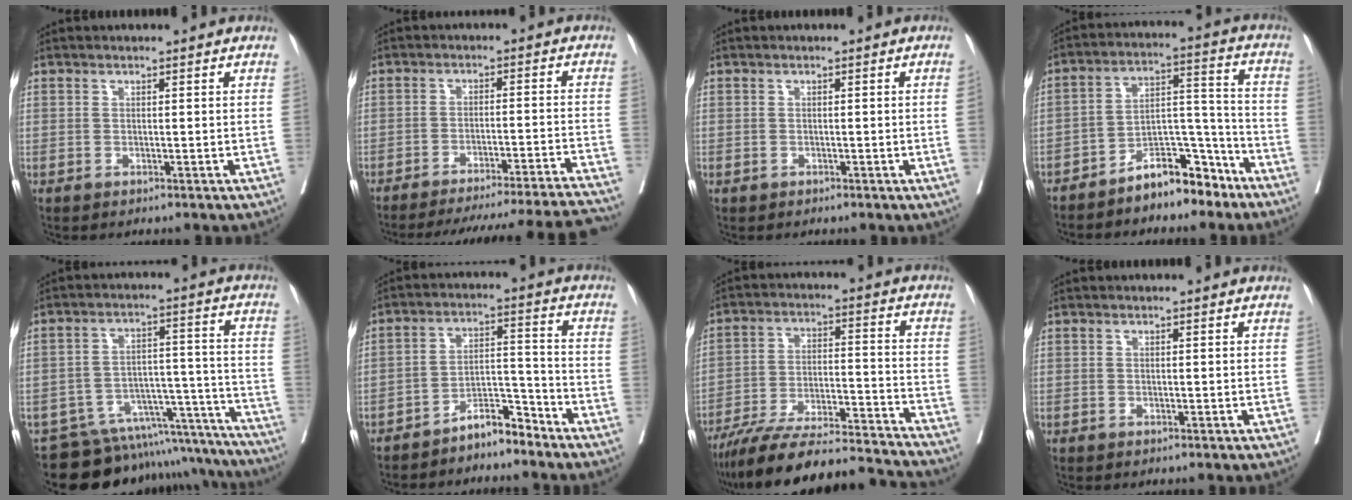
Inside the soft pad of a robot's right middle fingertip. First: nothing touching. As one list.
[{"total": 23.3, "force": [-21.9, -1.5, 7.8], "torque": [-0.082, -0.024, -0.286]}, {"total": 0.9, "force": [-0.2, -0.2, 0.9], "torque": [-0.014, 0.002, -0.002]}, {"total": 9.5, "force": [-7.5, 3.6, 4.6], "torque": [-0.074, 0.037, -0.130]}, {"total": 22.2, "force": [-20.8, 5.9, 4.8], "torque": [-0.036, 0.045, -0.276]}, {"total": 5.7, "force": [-5.1, 1.3, 2.1], "torque": [-0.030, 0.016, -0.092]}, {"total": 20.9, "force": [-19.4, 0.8, 7.8], "torque": [-0.128, -0.009, -0.303]}, {"total": 0.0}]